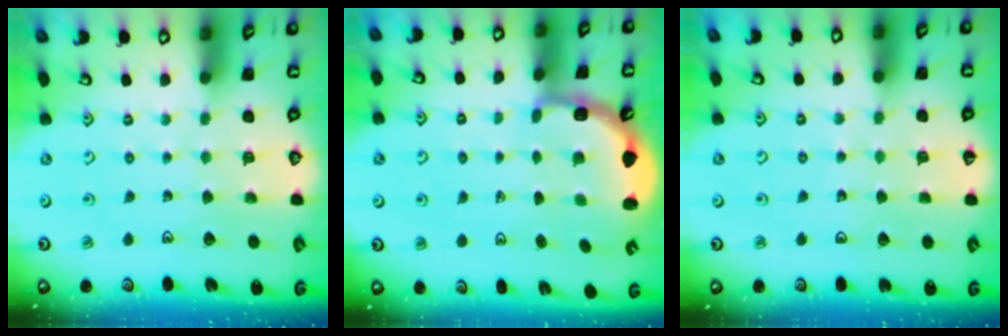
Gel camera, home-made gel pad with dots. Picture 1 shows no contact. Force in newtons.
{"total": 3.3, "press": 2.5, "slide": 2.2}
{"total": 2.8, "press": 2.8, "slide": 0.3}